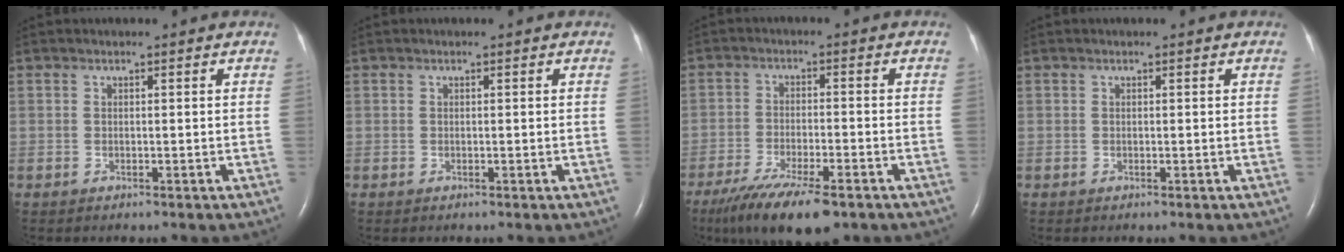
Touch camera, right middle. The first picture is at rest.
{"total": 0.0}
{"total": 12.1, "force": [-8.4, 2.7, 8.2], "torque": [-0.144, -0.027, -0.136]}
{"total": 0.0}